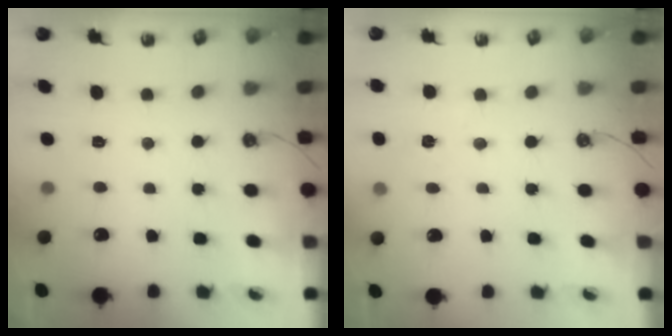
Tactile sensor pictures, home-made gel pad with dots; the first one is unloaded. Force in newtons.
{"total": 6.4, "press": 6.4, "slide": 0.5}